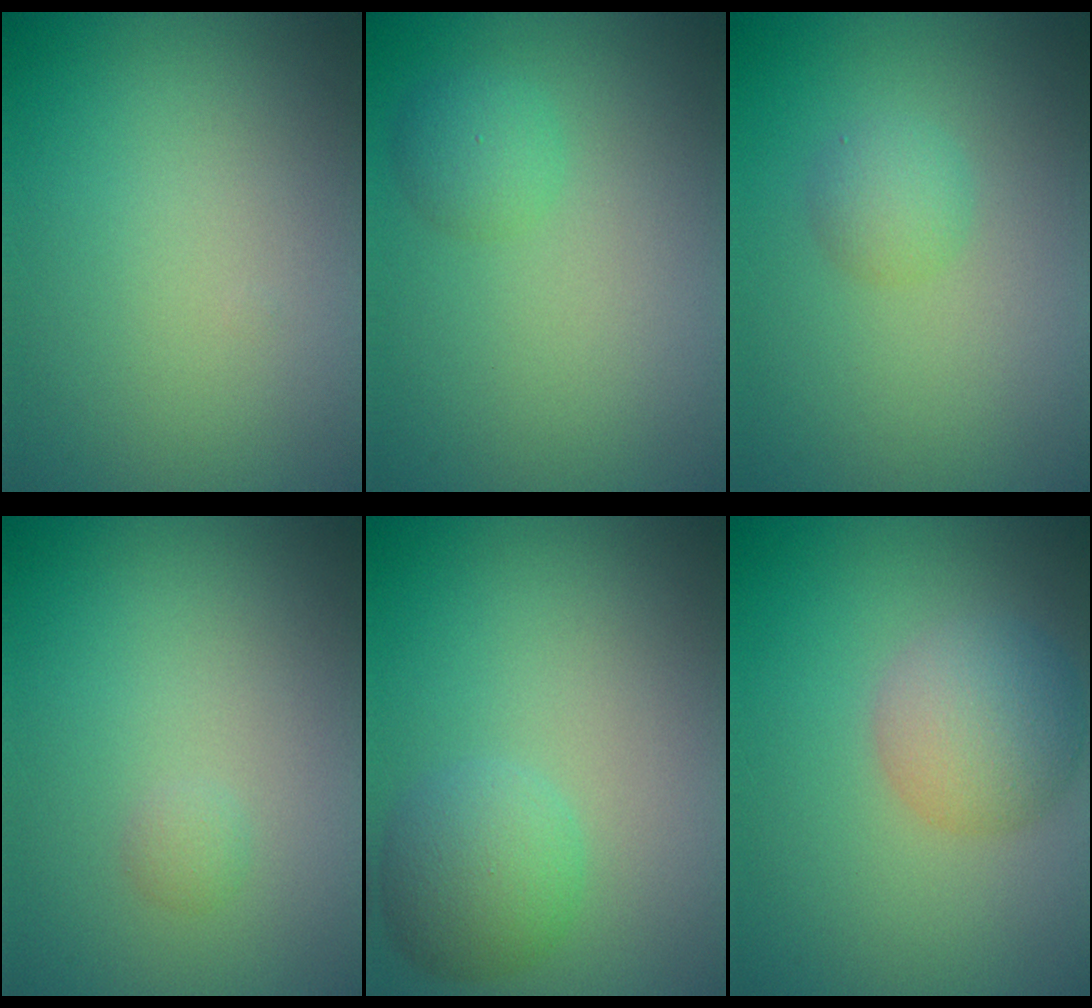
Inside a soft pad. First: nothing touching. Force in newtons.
{"total": 1.7, "press": 1.7, "slide": 0.0}
{"total": 1.7, "press": 1.7, "slide": 0.0}
{"total": 0.7, "press": 0.7, "slide": 0.0}
{"total": 3.8, "press": 3.8, "slide": 0.2}
{"total": 4.4, "press": 4.3, "slide": 0.2}